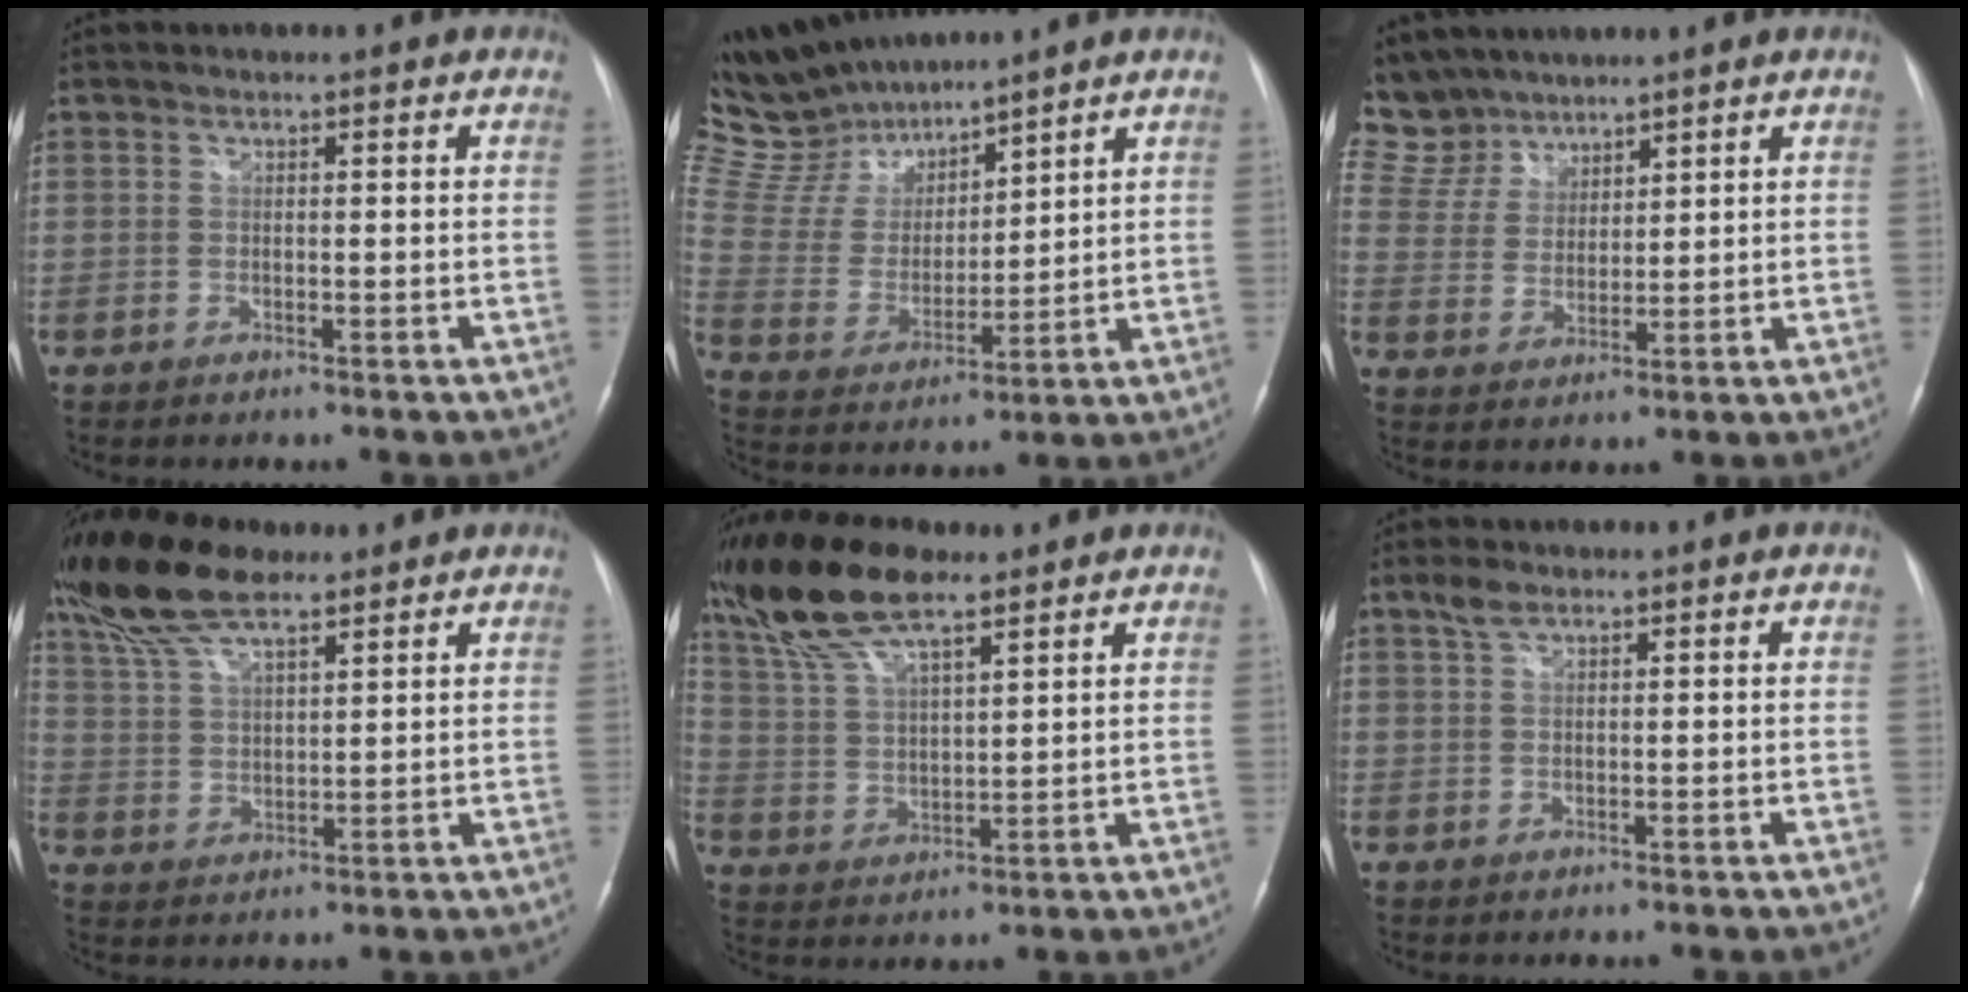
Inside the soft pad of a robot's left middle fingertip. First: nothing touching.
{"total": 13.7, "force": [12.8, 3.3, 3.8], "torque": [-0.096, 0.016, 0.258]}
{"total": 9.7, "force": [8.4, 4.7, 0.3], "torque": [-0.018, 0.014, 0.181]}
{"total": 11.6, "force": [9.2, 3.2, 6.3], "torque": [-0.134, 0.021, 0.176]}
{"total": 13.4, "force": [10.0, 3.5, 8.2], "torque": [-0.174, 0.021, 0.195]}
{"total": 2.1, "force": [1.4, 0.9, 1.2], "torque": [-0.031, 0.013, 0.031]}